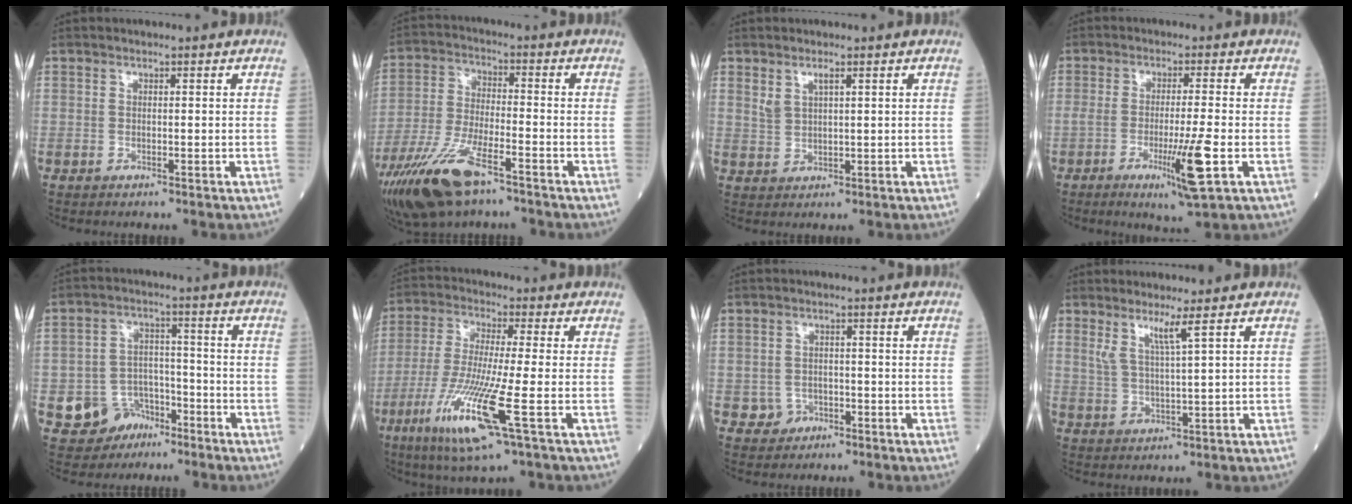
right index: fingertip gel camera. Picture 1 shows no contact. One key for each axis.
{"total": 13.5, "fx": -8.7, "fy": 3.8, "fz": 9.6, "tx": -0.196, "ty": -0.022, "tz": -0.160}
{"total": 2.6, "fx": 1.6, "fy": 0.9, "fz": 1.9, "tx": -0.047, "ty": 0.004, "tz": 0.039}
{"total": 7.9, "fx": -2.7, "fy": -0.6, "fz": 7.3, "tx": -0.126, "ty": -0.023, "tz": -0.044}
{"total": 7.4, "fx": -3.6, "fy": 6.2, "fz": 1.4, "tx": -0.020, "ty": 0.011, "tz": -0.052}
{"total": 13.0, "fx": -5.2, "fy": 0.0, "fz": 11.9, "tx": -0.253, "ty": -0.031, "tz": -0.101}
{"total": 2.9, "fx": -1.1, "fy": 2.6, "fz": 0.5, "tx": 0.001, "ty": 0.009, "tz": -0.013}
{"total": 4.0, "fx": 2.4, "fy": -0.8, "fz": 3.1, "tx": -0.066, "ty": -0.011, "tz": 0.050}